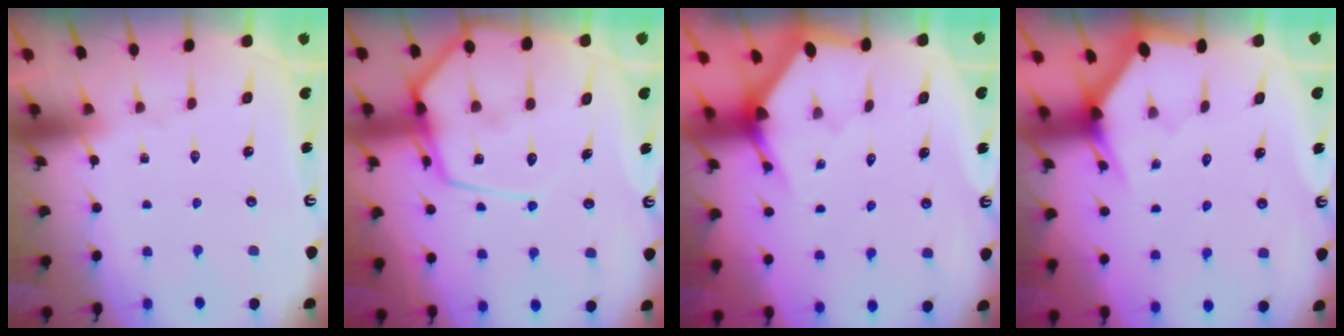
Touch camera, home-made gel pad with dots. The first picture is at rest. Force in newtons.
{"total": 16.6, "press": 16.6, "slide": 1.4}
{"total": 3.1, "press": 3.1, "slide": 0.2}
{"total": 2.9, "press": 2.9, "slide": 0.1}